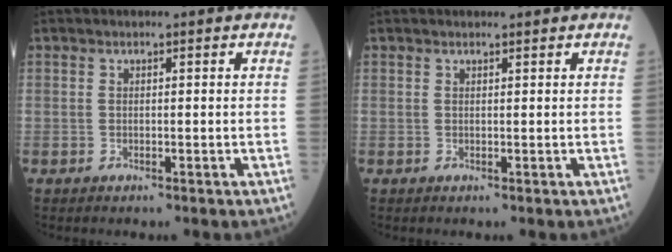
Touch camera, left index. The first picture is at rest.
{"total": 0.5, "force": [0.5, 0.1, 0.0], "torque": [-0.002, 0.002, 0.007]}